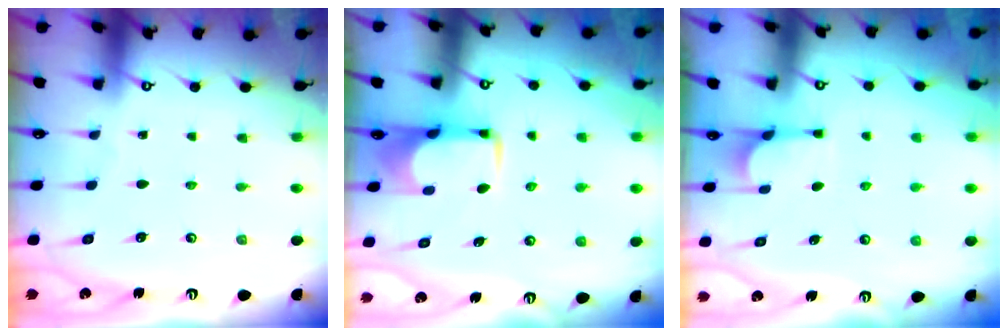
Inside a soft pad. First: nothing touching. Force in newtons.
{"total": 1.9, "press": 1.9, "slide": 0.5}
{"total": 2.0, "press": 1.7, "slide": 1.1}